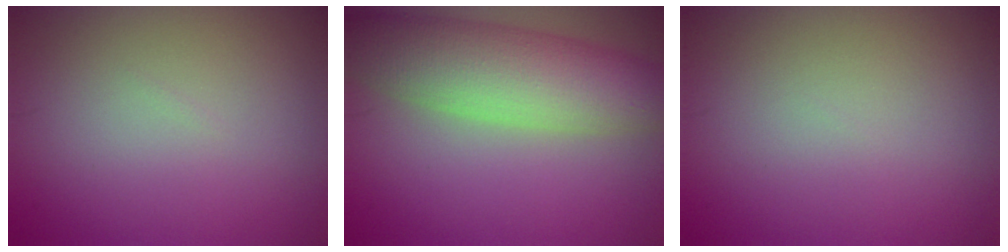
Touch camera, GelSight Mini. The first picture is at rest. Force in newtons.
{"total": 8.2, "press": 8.2, "slide": 0.3}
{"total": 0.0}